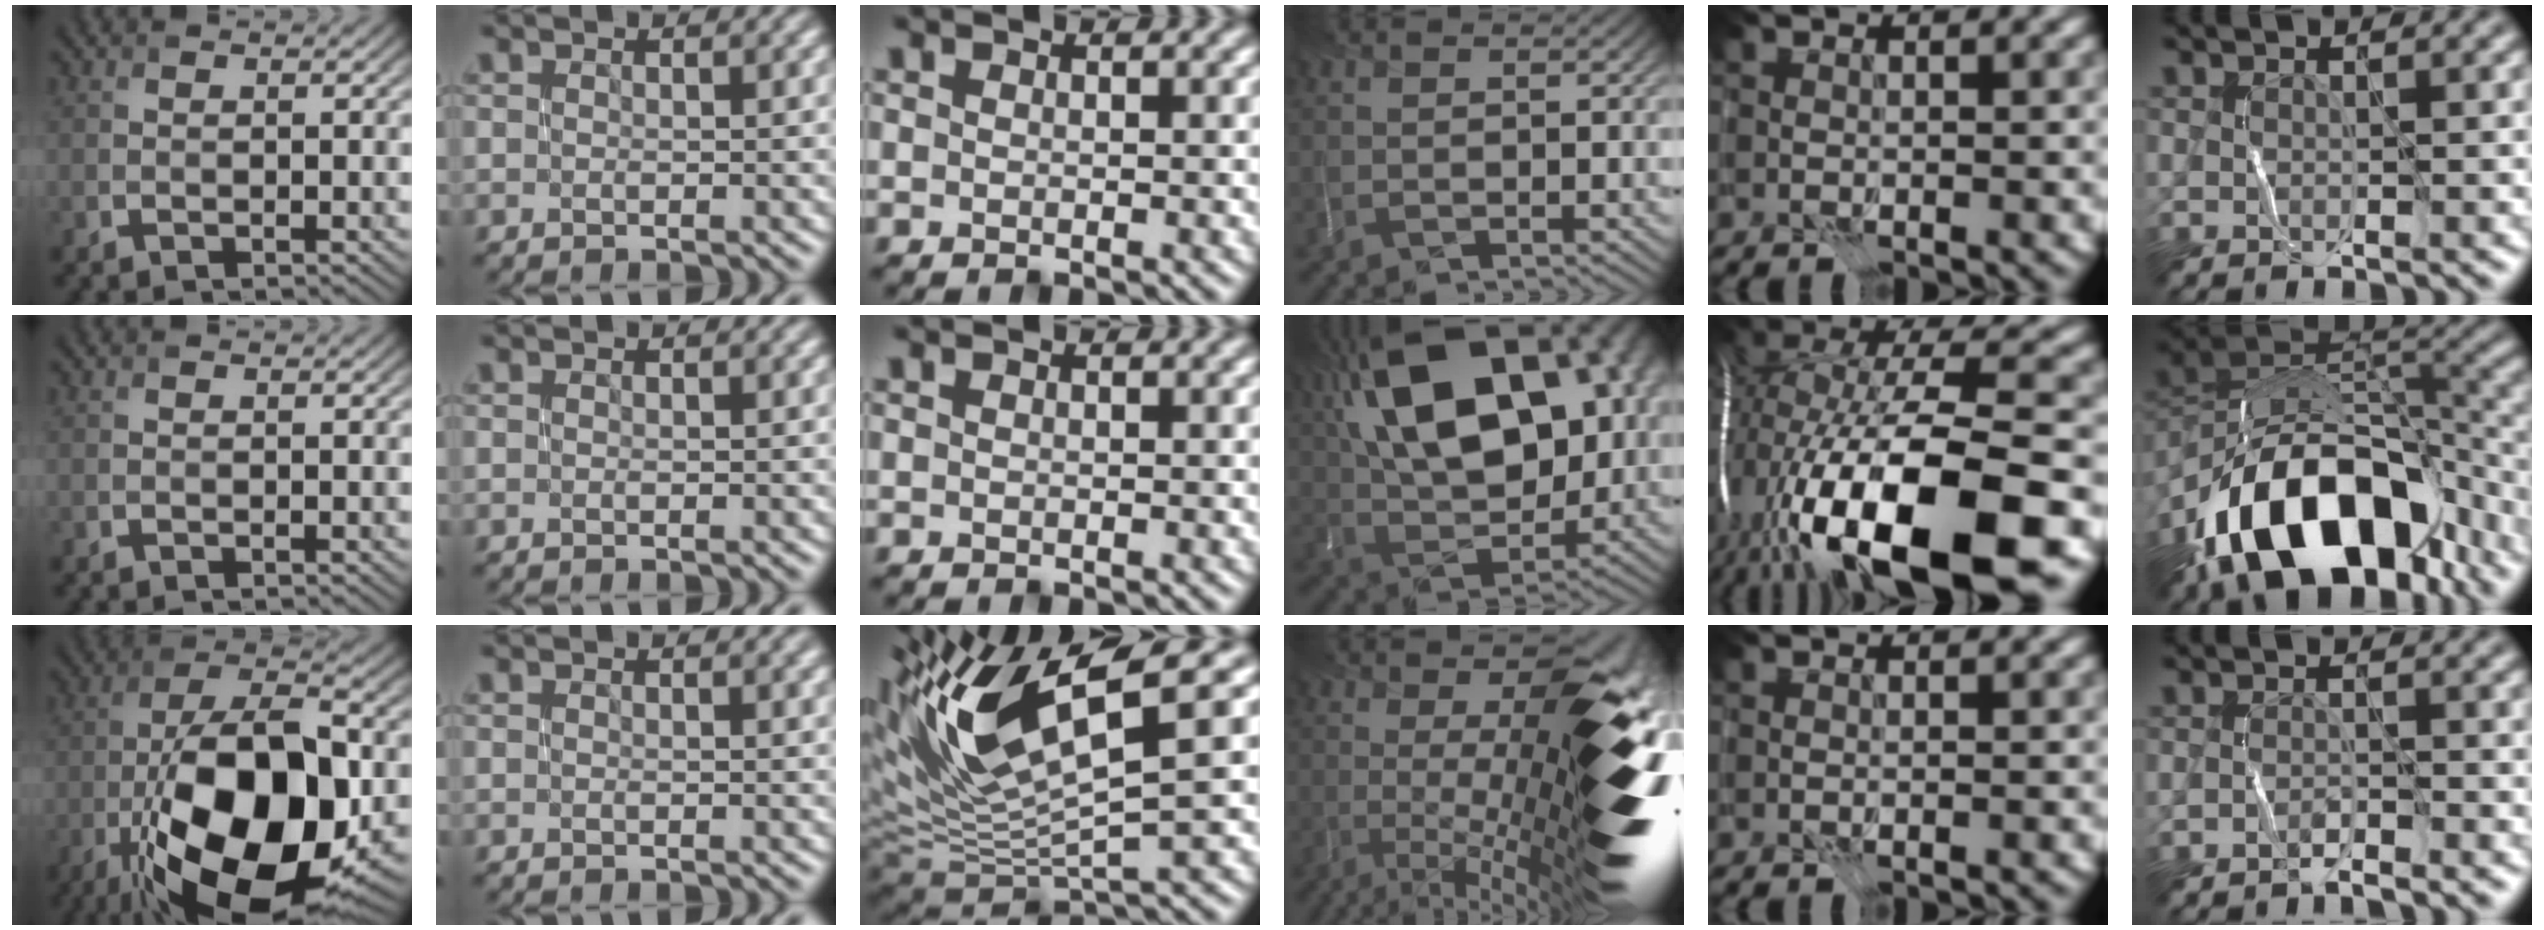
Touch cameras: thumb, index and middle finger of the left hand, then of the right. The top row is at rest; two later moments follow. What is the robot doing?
{"motion": "open", "object": "stapler"}